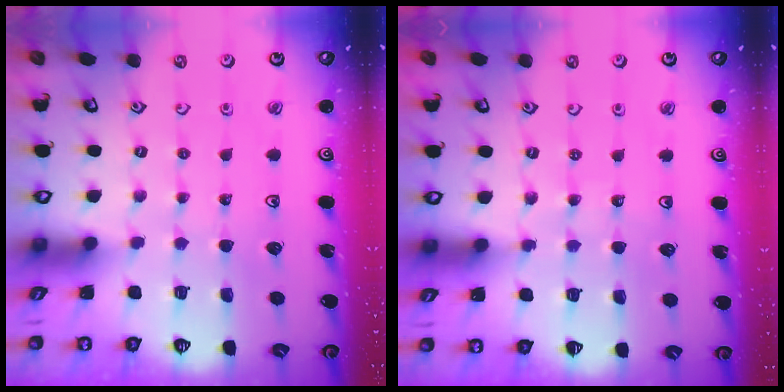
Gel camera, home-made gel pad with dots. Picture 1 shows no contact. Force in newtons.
{"total": 4.6, "press": 4.2, "slide": 1.9}